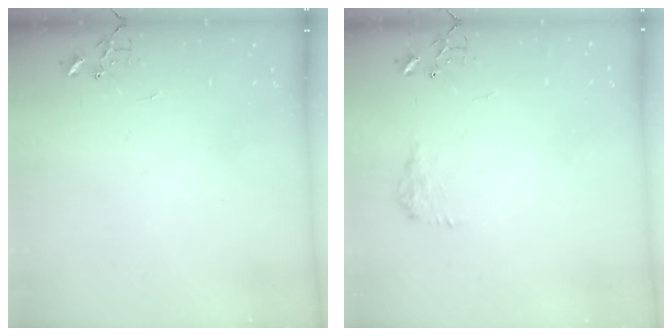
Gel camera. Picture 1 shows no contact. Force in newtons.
{"total": 8.9, "press": 8.9, "slide": 0.3}